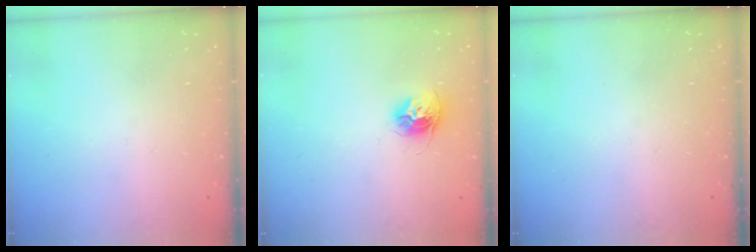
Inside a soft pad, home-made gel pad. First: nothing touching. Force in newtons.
{"total": 10.3, "press": 10.3, "slide": 0.8}
{"total": 0.0}